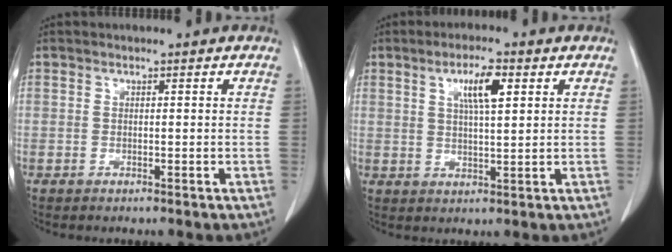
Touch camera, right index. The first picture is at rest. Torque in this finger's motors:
{"motor_torque": [0.32, 0.30, 0.15, 0.05]}